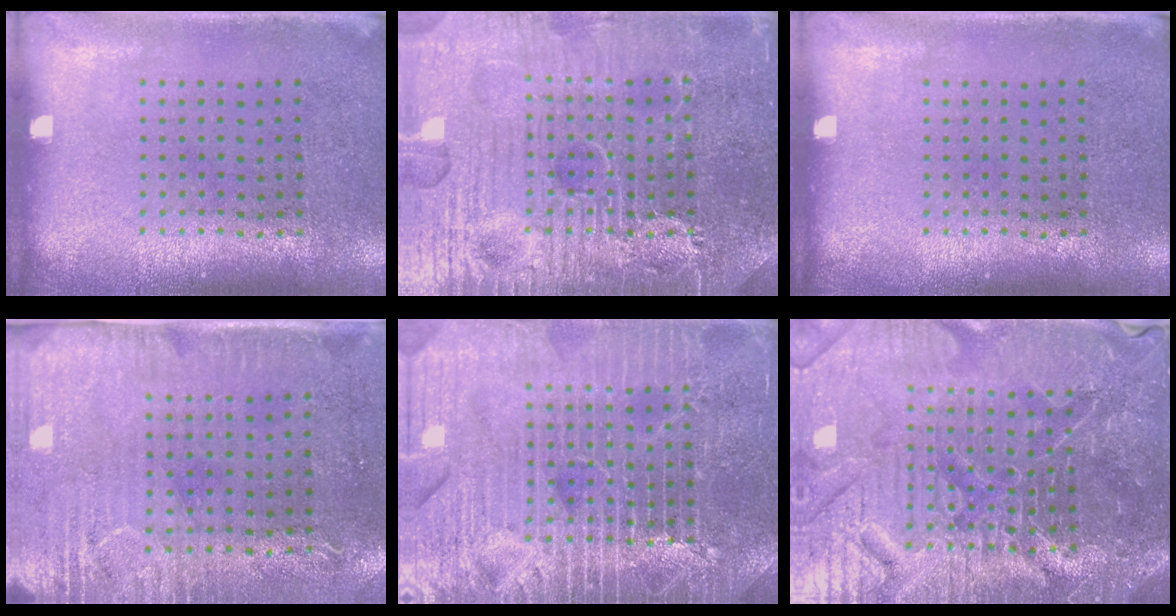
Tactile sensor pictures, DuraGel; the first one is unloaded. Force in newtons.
{"total": 7.8, "press": 7.7, "slide": 0.8}
{"total": 0.0}
{"total": 3.0, "press": 2.4, "slide": 1.7}
{"total": 6.8, "press": 6.7, "slide": 0.8}
{"total": 6.2, "press": 5.7, "slide": 2.5}